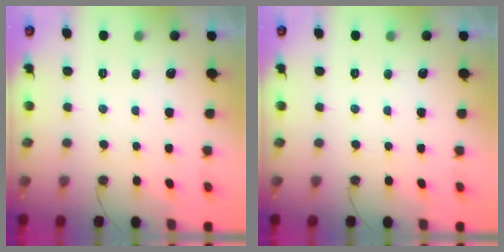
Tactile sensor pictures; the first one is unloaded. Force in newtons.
{"total": 0.0}